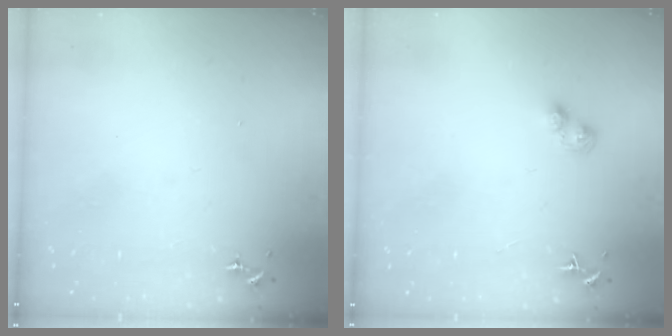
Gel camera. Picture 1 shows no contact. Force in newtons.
{"total": 3.4, "press": 3.4, "slide": 0.4}